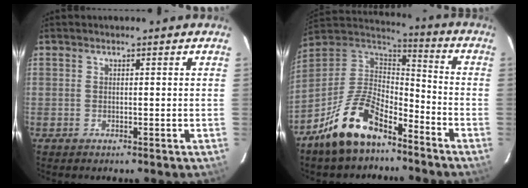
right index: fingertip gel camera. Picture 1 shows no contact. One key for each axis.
{"total": 16.6, "fx": -11.1, "fy": 7.4, "fz": 9.9, "tx": -0.211, "ty": 0.007, "tz": -0.206}